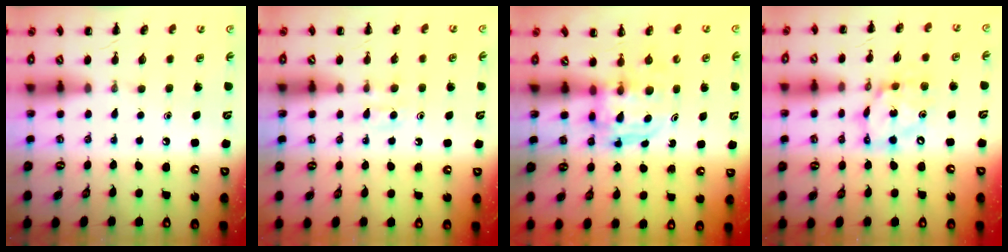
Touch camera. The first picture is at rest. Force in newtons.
{"total": 4.6, "press": 4.5, "slide": 1.2}
{"total": 3.8, "press": 3.7, "slide": 0.2}
{"total": 12.8, "press": 12.4, "slide": 3.3}